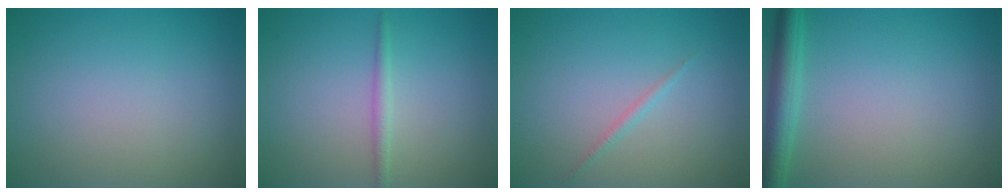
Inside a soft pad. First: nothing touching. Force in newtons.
{"total": 1.2, "press": 1.2, "slide": 0.1}
{"total": 0.7, "press": 0.7, "slide": 0.0}
{"total": 3.2, "press": 3.2, "slide": 0.2}